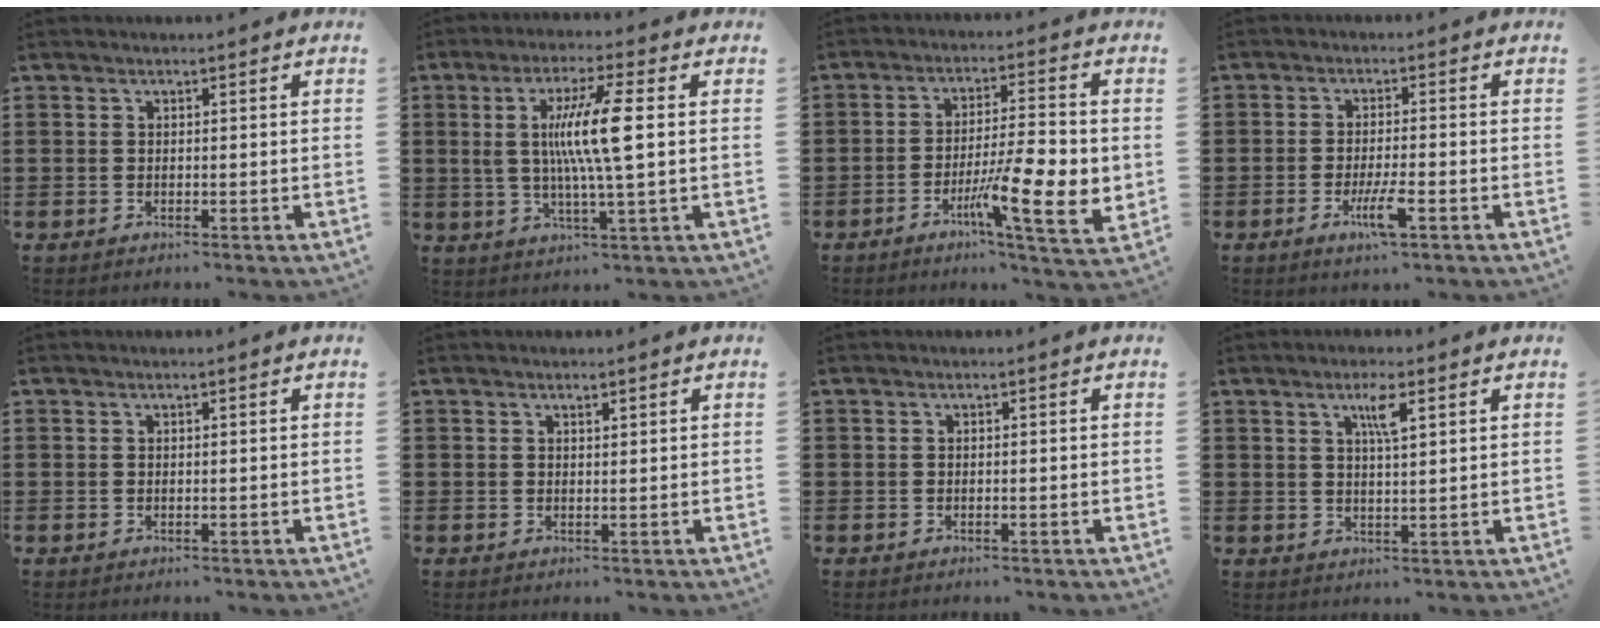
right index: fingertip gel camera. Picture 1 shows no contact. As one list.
[{"total": 10.2, "force": [1.3, 0.4, 10.1], "torque": [-0.203, -0.003, 0.009]}, {"total": 11.4, "force": [-2.6, 2.3, 10.8], "torque": [-0.171, -0.014, -0.045]}, {"total": 5.0, "force": [-2.3, 0.6, 4.5], "torque": [-0.092, -0.016, -0.042]}, {"total": 0.0}, {"total": 0.7, "force": [0.6, 0.3, 0.3], "torque": [-0.007, 0.002, 0.011]}, {"total": 0.0}, {"total": 3.7, "force": [2.0, 0.5, 3.1], "torque": [-0.059, 0.001, 0.030]}]